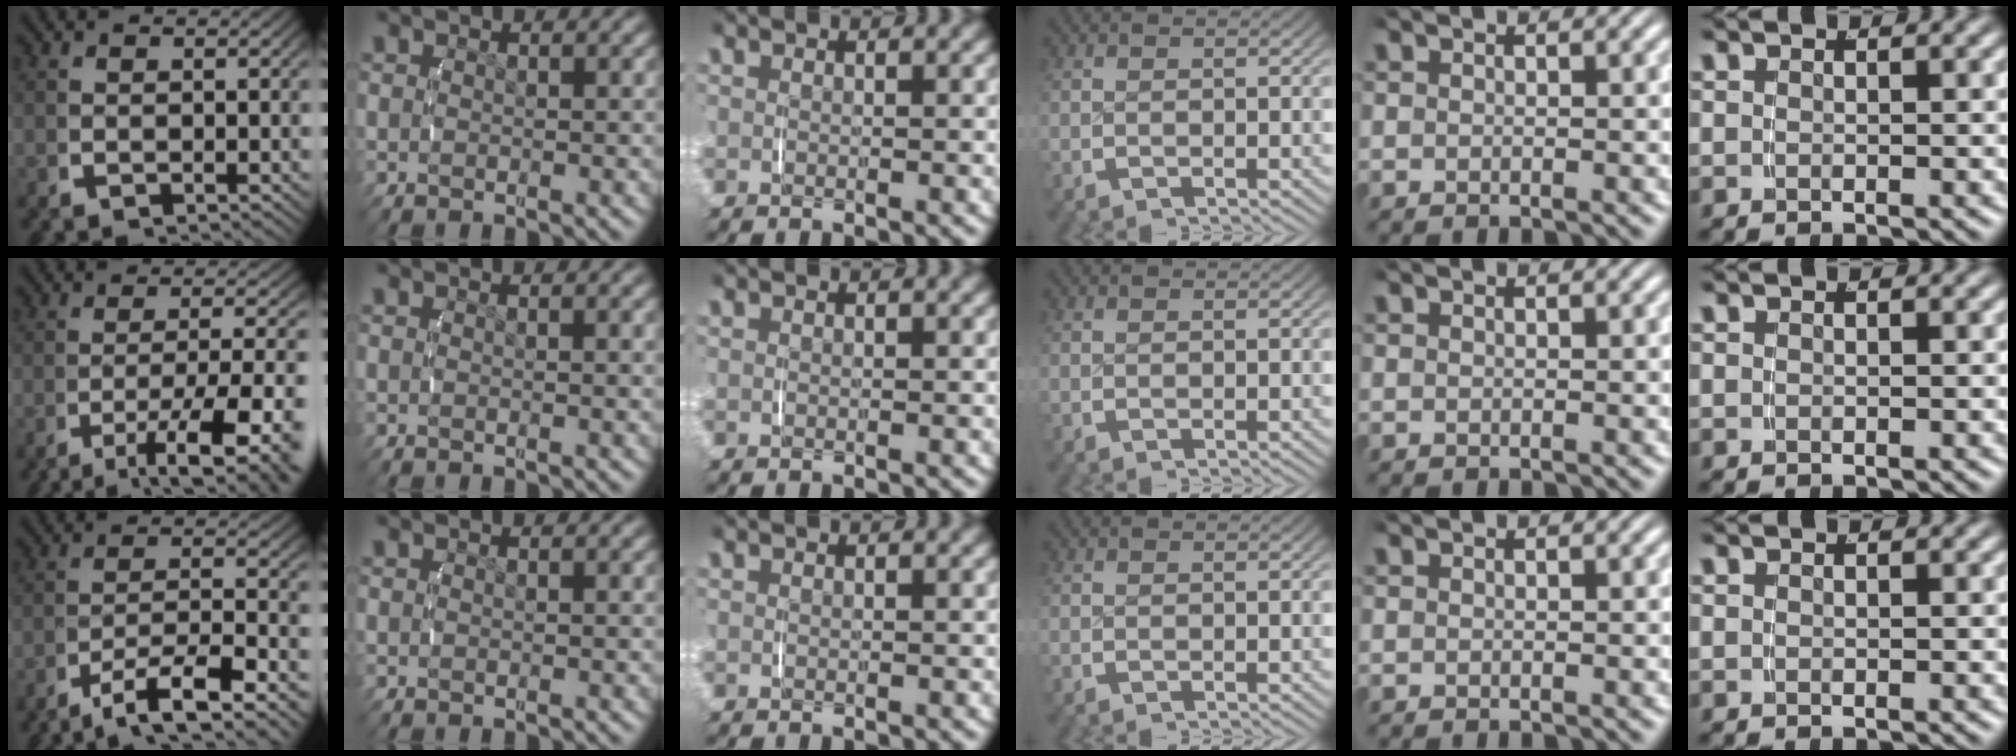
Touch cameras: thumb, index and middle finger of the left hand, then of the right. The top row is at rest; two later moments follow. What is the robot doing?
{"motion": "lift_and_place", "object": "jewelry box"}